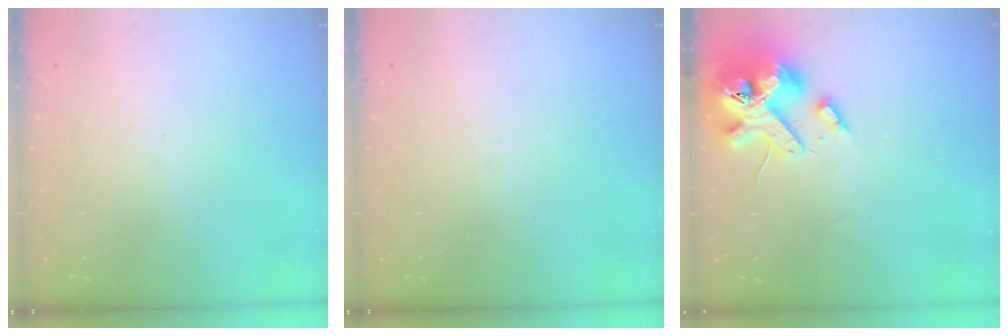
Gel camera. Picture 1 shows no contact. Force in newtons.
{"total": 0.0}
{"total": 18.0, "press": 17.7, "slide": 2.7}